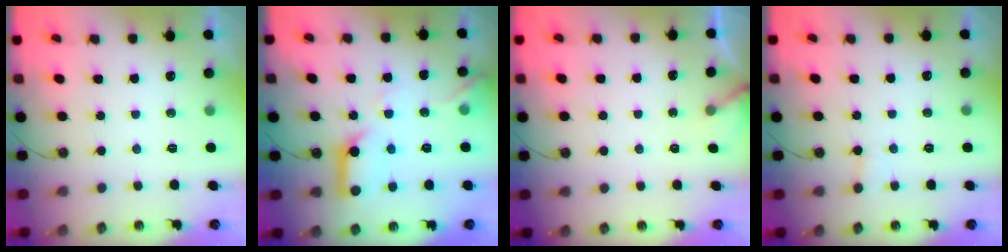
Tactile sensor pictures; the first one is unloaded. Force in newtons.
{"total": 14.0, "press": 14.0, "slide": 1.6}
{"total": 3.0, "press": 3.0, "slide": 0.3}
{"total": 4.1, "press": 4.0, "slide": 0.4}